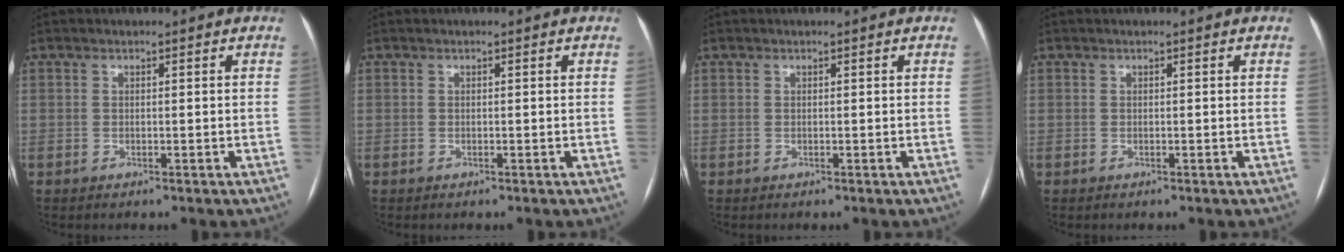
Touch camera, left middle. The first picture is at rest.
{"total": 0.0}
{"total": 0.0}
{"total": 0.0}